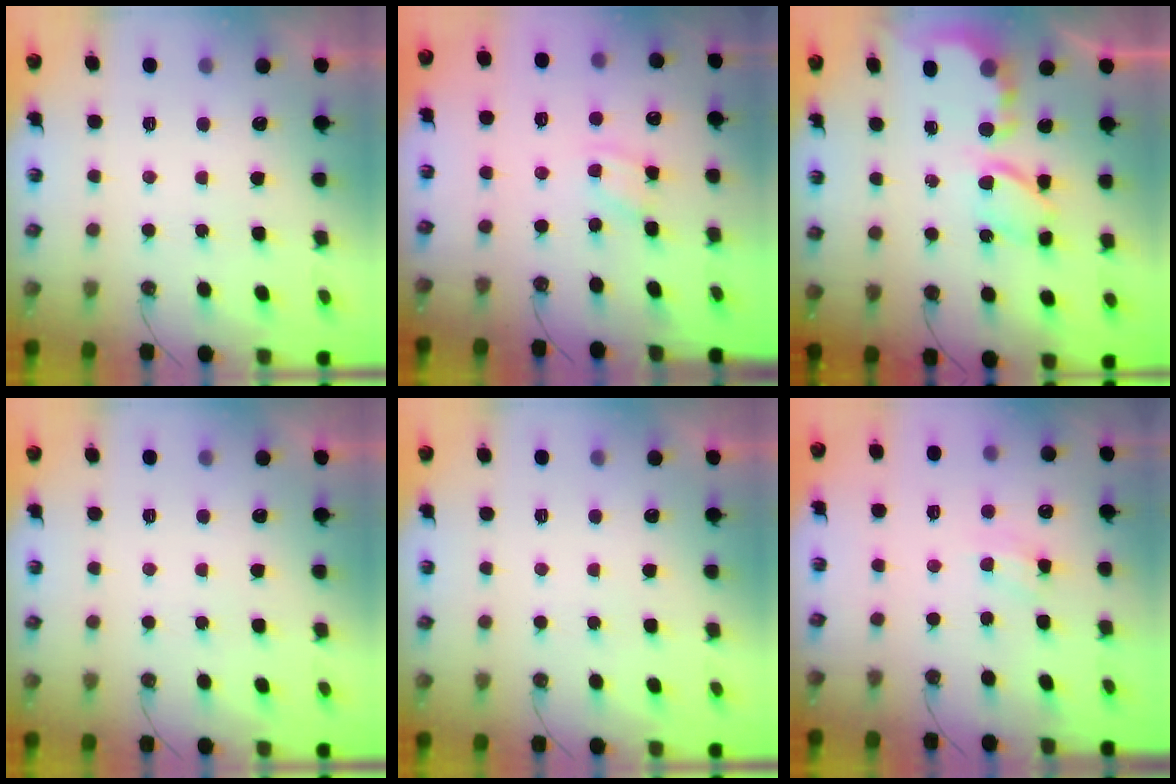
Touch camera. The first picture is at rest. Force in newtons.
{"total": 1.9, "press": 1.9, "slide": 0.3}
{"total": 6.0, "press": 6.0, "slide": 0.3}
{"total": 0.0}
{"total": 0.0}
{"total": 4.3, "press": 4.3, "slide": 0.6}